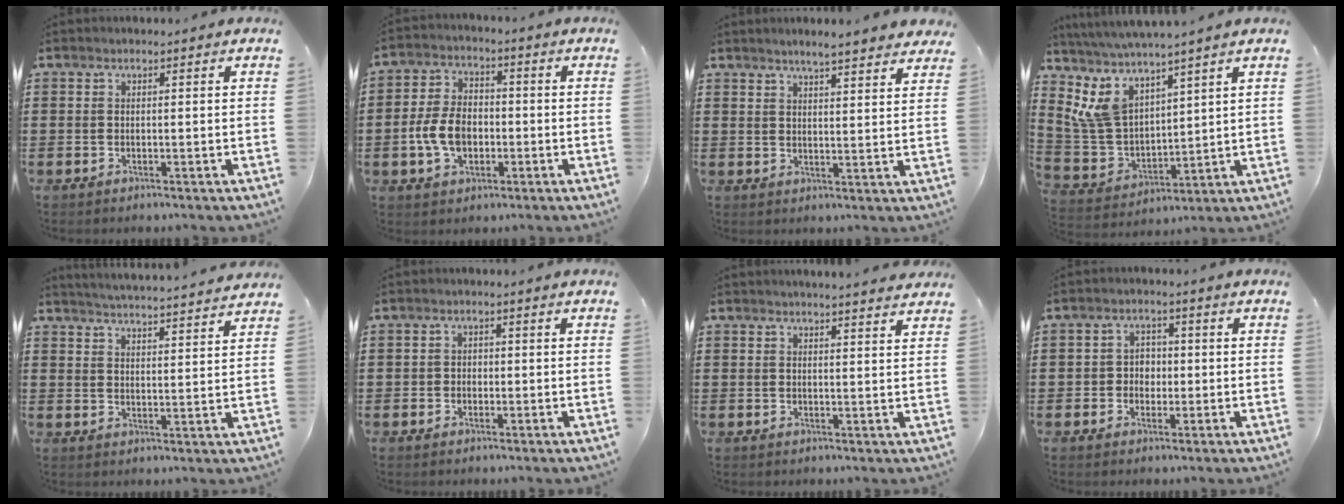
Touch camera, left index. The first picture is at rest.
{"total": 7.3, "force": [-1.8, 4.8, 5.2], "torque": [-0.129, 0.004, -0.041]}
{"total": 3.5, "force": [3.4, -0.5, 0.6], "torque": [-0.022, -0.014, 0.060]}
{"total": 7.3, "force": [5.4, 3.2, 3.8], "torque": [-0.118, -0.033, 0.095]}
{"total": 4.0, "force": [3.9, -0.9, 0.3], "torque": [-0.023, -0.031, 0.065]}
{"total": 1.2, "force": [-0.3, 1.1, 0.4], "torque": [-0.011, 0.004, -0.008]}
{"total": 2.3, "force": [2.3, -0.3, 0.4], "torque": [-0.013, -0.006, 0.043]}
{"total": 2.9, "force": [-0.6, 2.6, 1.2], "torque": [-0.033, 0.008, -0.017]}